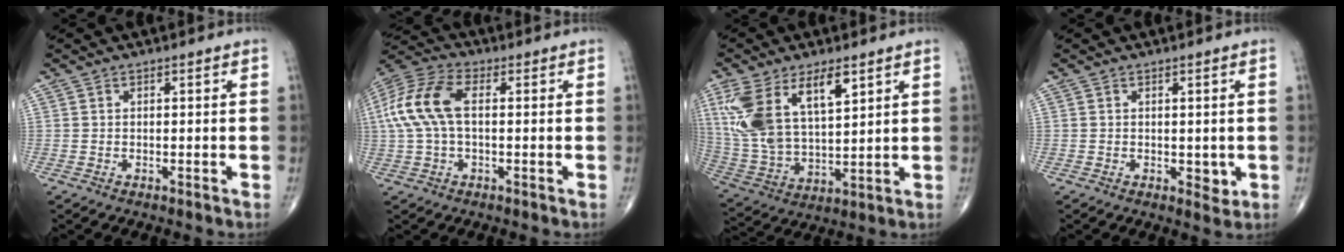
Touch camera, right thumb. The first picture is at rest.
{"total": 12.5, "force": [1.2, 6.8, 10.4], "torque": [-0.239, 0.032, 0.019]}
{"total": 16.6, "force": [7.4, 7.8, 12.6], "torque": [-0.243, -0.020, 0.155]}
{"total": 2.2, "force": [-0.2, 1.3, 1.8], "torque": [-0.009, -0.004, 0.000]}